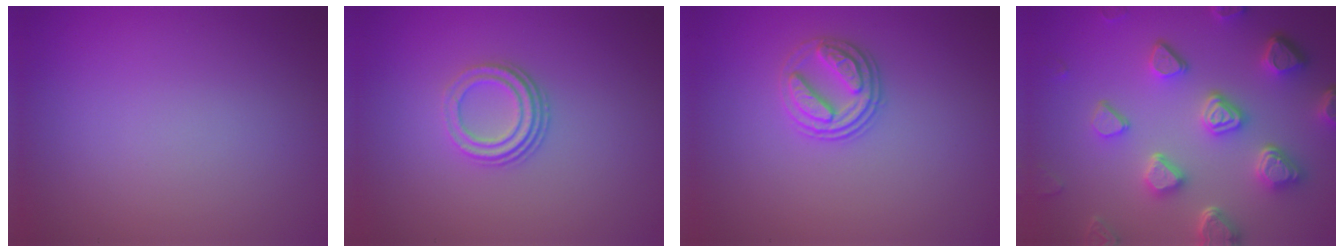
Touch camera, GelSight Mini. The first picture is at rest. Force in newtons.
{"total": 3.0, "press": 2.2, "slide": 2.0}
{"total": 2.7, "press": 2.6, "slide": 0.9}
{"total": 6.7, "press": 5.4, "slide": 4.0}